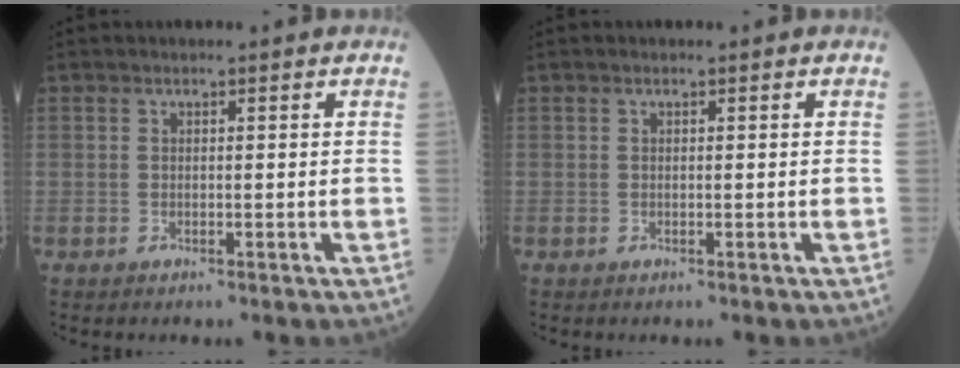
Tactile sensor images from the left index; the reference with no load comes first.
{"total": 0.0}